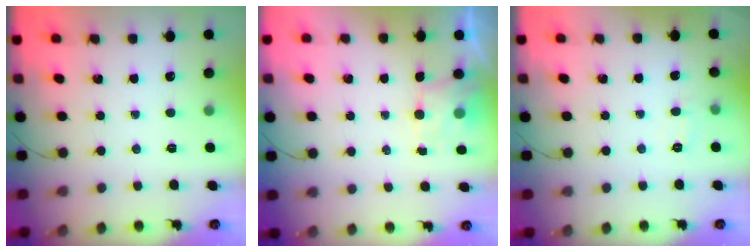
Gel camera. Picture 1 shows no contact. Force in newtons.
{"total": 2.0, "press": 1.8, "slide": 1.0}
{"total": 4.9, "press": 4.7, "slide": 1.2}